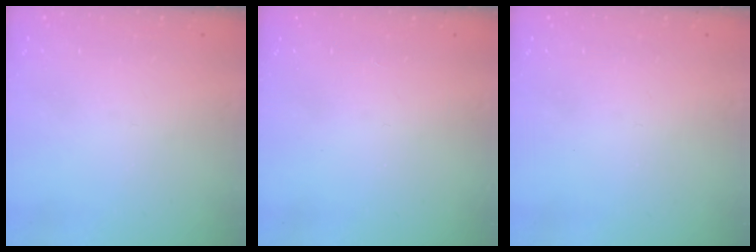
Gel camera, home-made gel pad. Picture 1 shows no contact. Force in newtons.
{"total": 2.8, "press": 2.8, "slide": 0.4}
{"total": 1.8, "press": 1.8, "slide": 0.4}